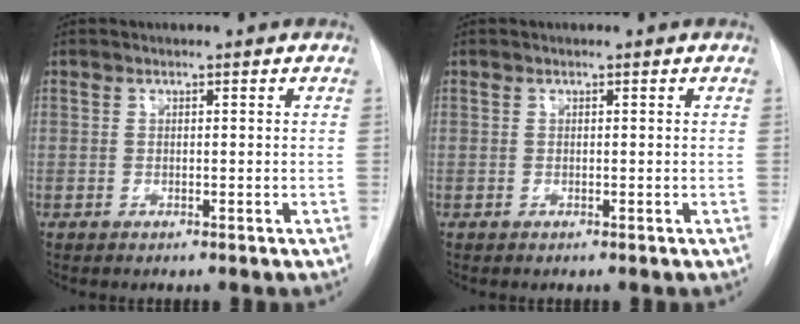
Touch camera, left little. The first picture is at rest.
{"total": 0.0}